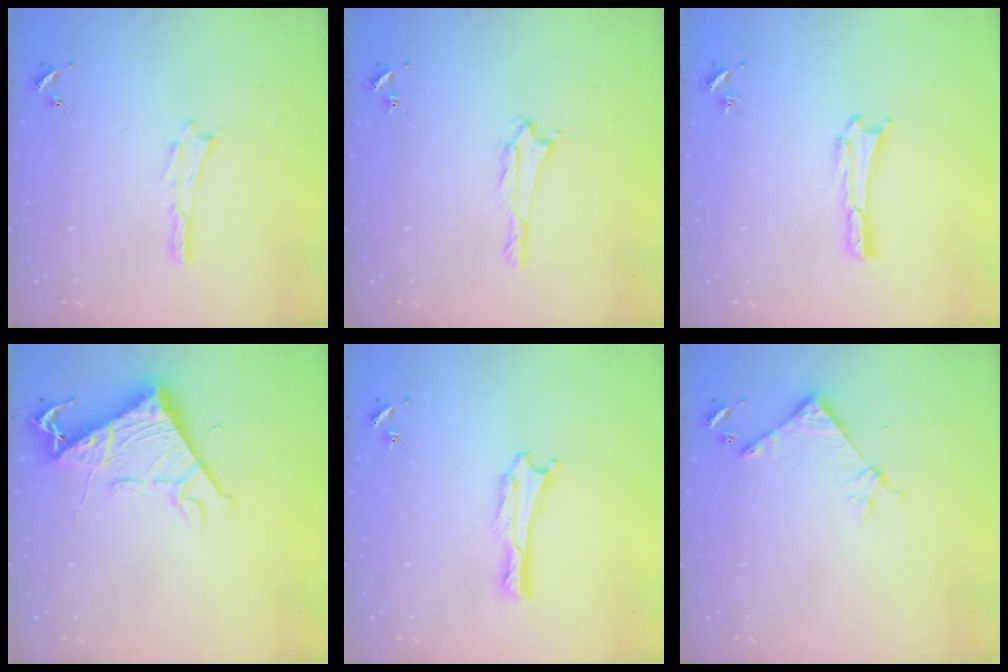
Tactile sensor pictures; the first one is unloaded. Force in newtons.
{"total": 1.7, "press": 1.7, "slide": 0.3}
{"total": 0.0}
{"total": 7.9, "press": 7.9, "slide": 0.9}
{"total": 0.6, "press": 0.6, "slide": 0.1}
{"total": 4.4, "press": 4.4, "slide": 0.4}